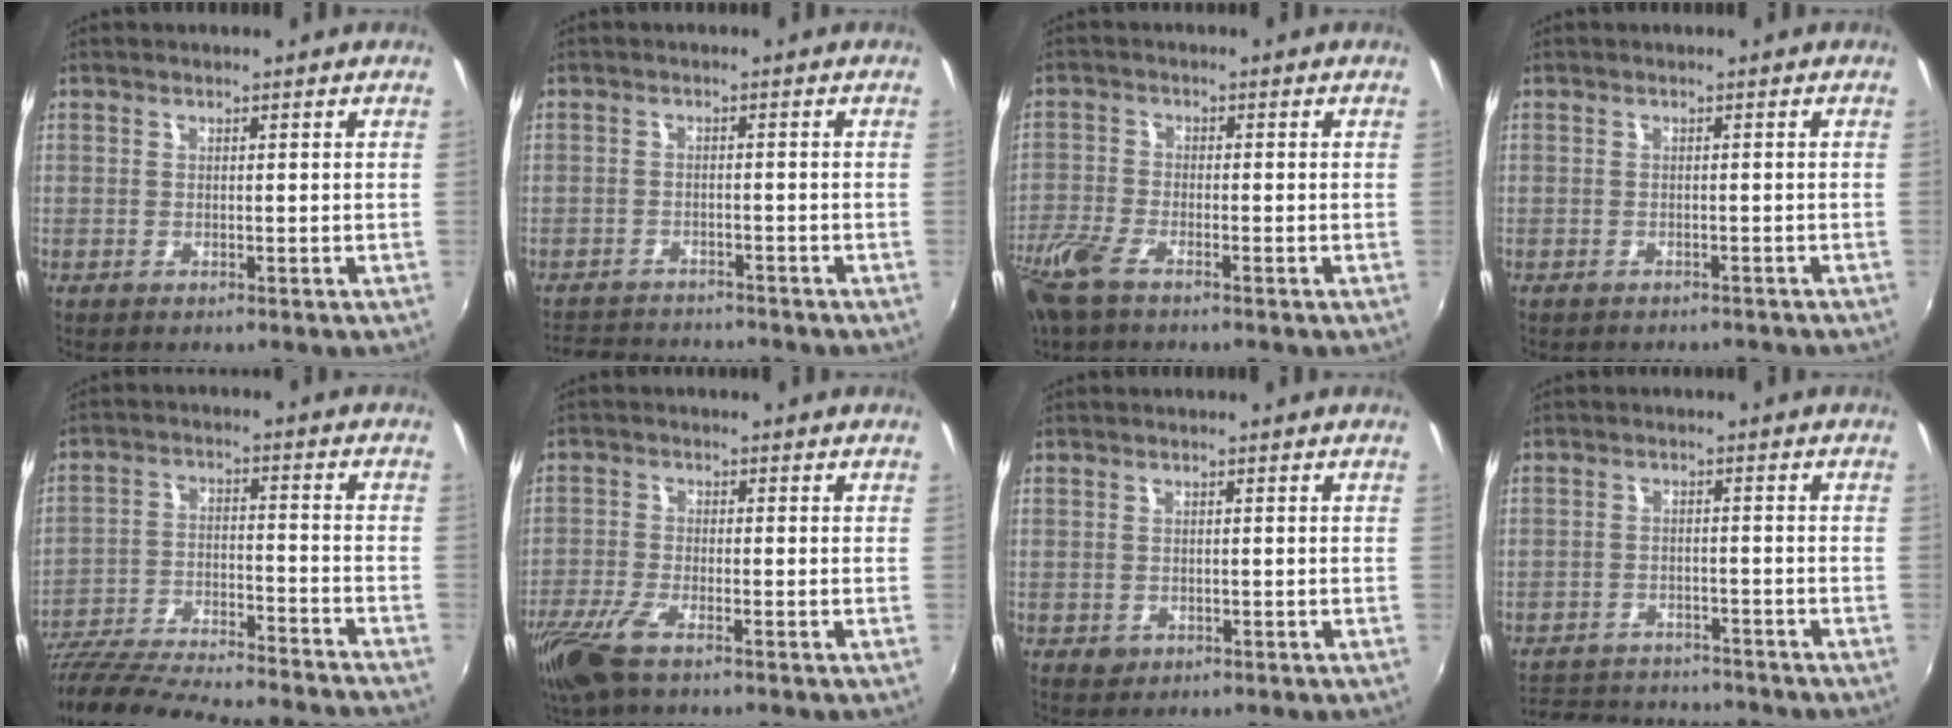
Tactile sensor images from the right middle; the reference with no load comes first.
{"total": 8.4, "force": [-7.9, 2.3, 1.9], "torque": [-0.063, 0.004, -0.125]}
{"total": 7.7, "force": [-5.4, 2.6, 4.8], "torque": [-0.127, -0.021, -0.113]}
{"total": 3.6, "force": [-3.3, 1.1, 1.0], "torque": [-0.024, -0.013, -0.043]}
{"total": 27.4, "force": [-24.4, 3.8, 11.9], "torque": [-0.213, -0.050, -0.363]}
{"total": 9.2, "force": [-6.0, 2.8, 6.3], "torque": [-0.155, -0.031, -0.121]}
{"total": 1.4, "force": [-0.5, 1.3, 0.4], "torque": [-0.007, -0.003, -0.005]}
{"total": 12.8, "force": [-11.6, 4.1, 3.7], "torque": [-0.096, 0.012, -0.171]}